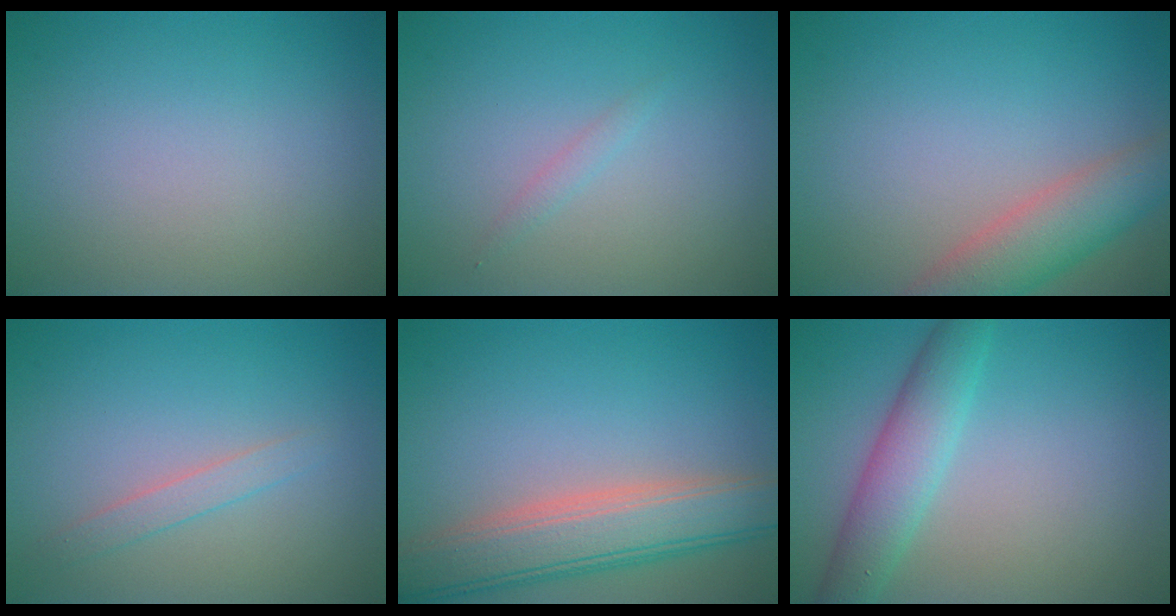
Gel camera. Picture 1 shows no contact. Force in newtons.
{"total": 0.7, "press": 0.7, "slide": 0.0}
{"total": 5.1, "press": 5.0, "slide": 0.4}
{"total": 1.4, "press": 1.3, "slide": 0.1}
{"total": 6.8, "press": 6.8, "slide": 0.4}
{"total": 4.3, "press": 4.3, "slide": 0.2}